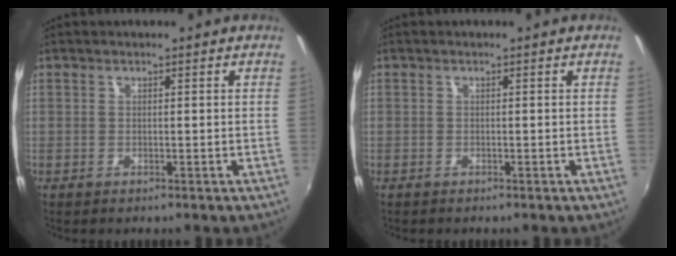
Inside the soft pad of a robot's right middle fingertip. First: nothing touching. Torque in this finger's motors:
{"motor_torque": [-0.36, 0.04, -0.03, -0.01]}